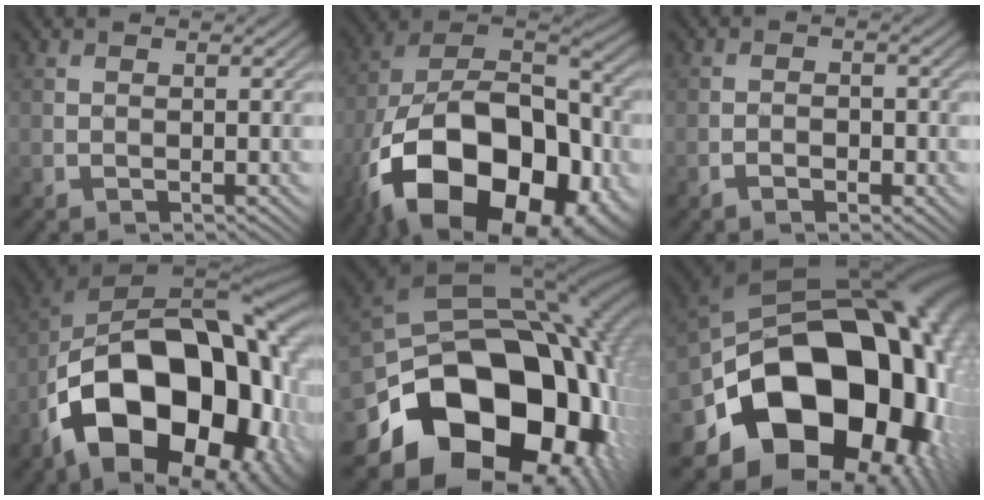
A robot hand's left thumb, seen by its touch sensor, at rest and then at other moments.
{"total": 22.8, "force": [-10.7, 13.4, 15.1], "torque": [-0.296, -0.036, -0.157]}
{"total": 2.2, "force": [-1.2, 1.1, 1.5], "torque": [-0.021, 0.002, -0.022]}
{"total": 22.7, "force": [-7.5, 13.1, 17.0], "torque": [-0.313, -0.045, -0.091]}
{"total": 22.4, "force": [-7.3, 15.5, 14.4], "torque": [-0.273, -0.049, -0.102]}
{"total": 22.1, "force": [-6.2, 15.4, 14.6], "torque": [-0.255, -0.053, -0.072]}